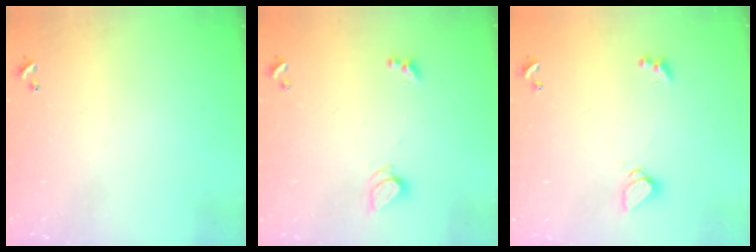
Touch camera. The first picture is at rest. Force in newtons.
{"total": 2.3, "press": 2.3, "slide": 0.2}
{"total": 1.2, "press": 1.1, "slide": 0.5}